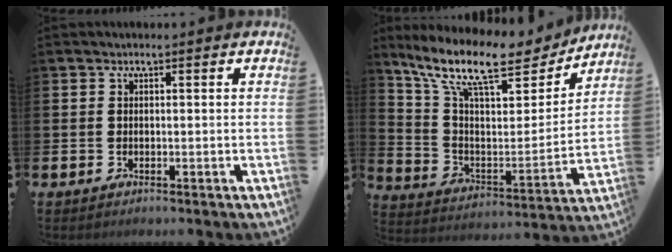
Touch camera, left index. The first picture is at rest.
{"total": 13.7, "force": [11.2, 3.6, 7.0], "torque": [-0.161, -0.071, 0.191]}